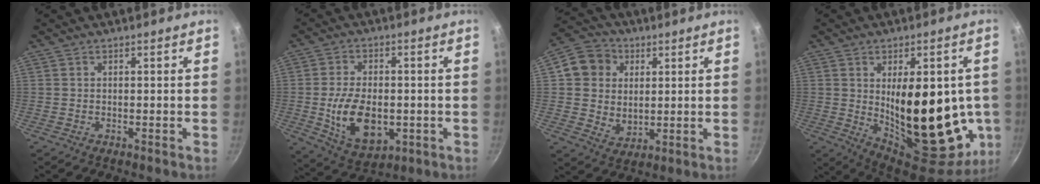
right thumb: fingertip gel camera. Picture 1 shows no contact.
{"total": 13.2, "force": [-2.0, 8.1, 10.2], "torque": [-0.168, -0.002, -0.021]}
{"total": 11.0, "force": [3.1, 9.4, 4.7], "torque": [-0.044, -0.009, 0.052]}
{"total": 26.6, "force": [-0.3, 12.5, 23.4], "torque": [-0.295, -0.039, 0.022]}